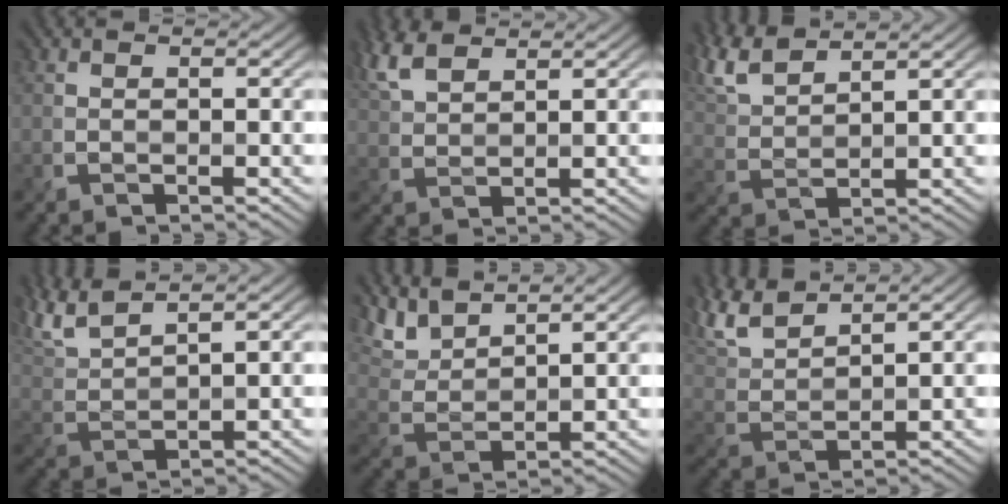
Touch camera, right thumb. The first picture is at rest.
{"total": 5.7, "force": [4.1, 2.0, 3.4], "torque": [-0.095, 0.017, 0.089]}
{"total": 6.6, "force": [5.3, 1.6, 3.5], "torque": [-0.094, 0.018, 0.113]}
{"total": 6.7, "force": [5.3, 1.3, 3.9], "torque": [-0.095, 0.021, 0.112]}
{"total": 6.7, "force": [5.5, 1.7, 3.4], "torque": [-0.088, 0.007, 0.110]}
{"total": 7.2, "force": [5.8, 1.9, 3.8], "torque": [-0.102, 0.019, 0.123]}